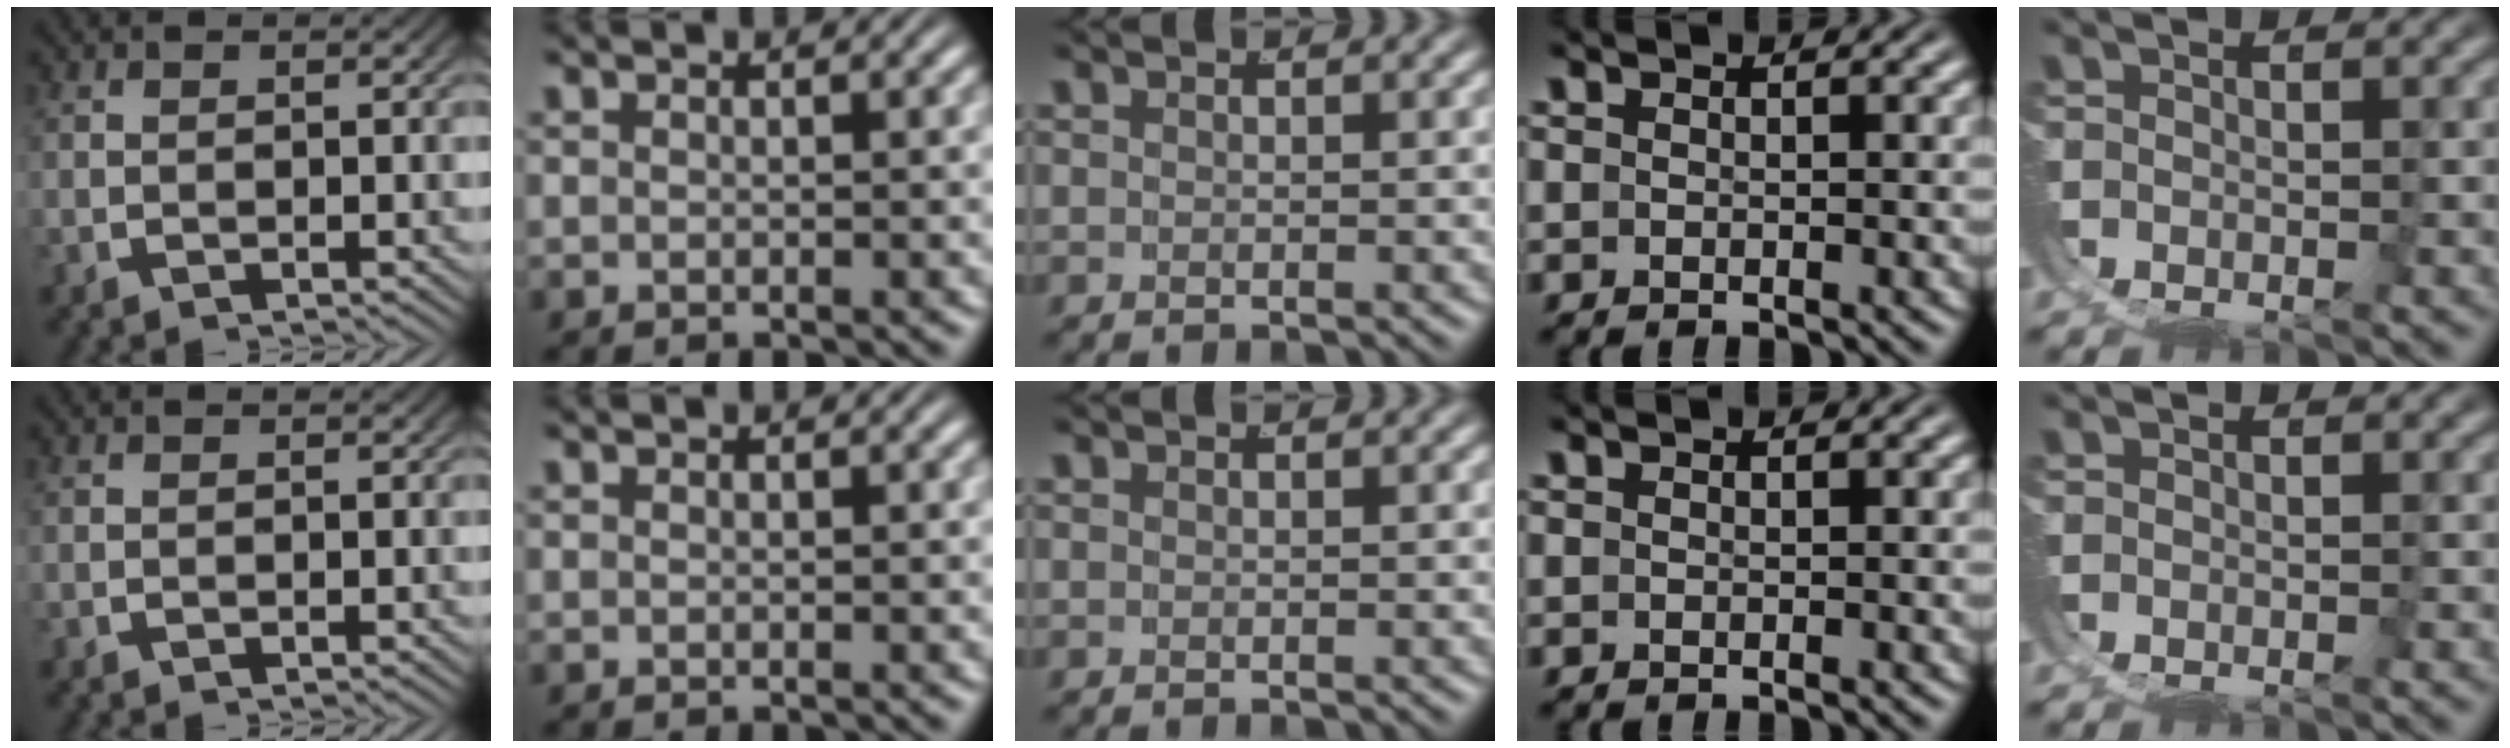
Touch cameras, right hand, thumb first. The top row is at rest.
{}